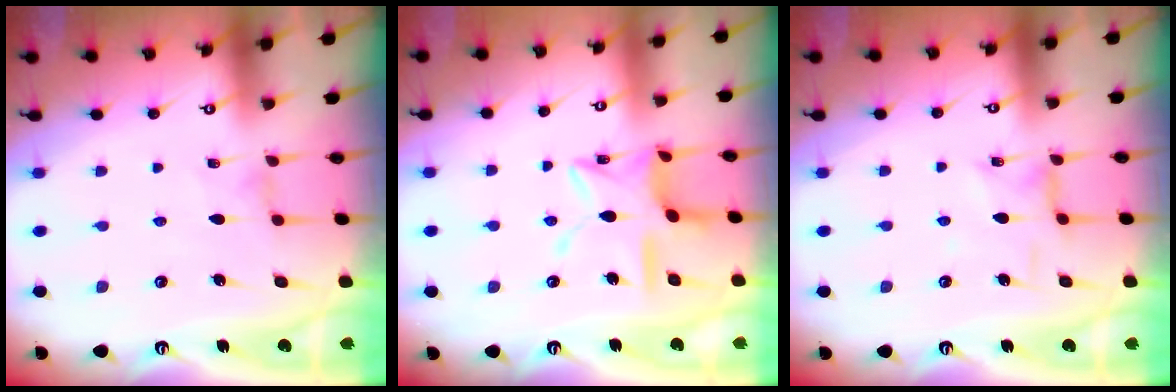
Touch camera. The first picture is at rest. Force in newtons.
{"total": 12.6, "press": 12.5, "slide": 0.9}
{"total": 2.1, "press": 2.1, "slide": 0.3}